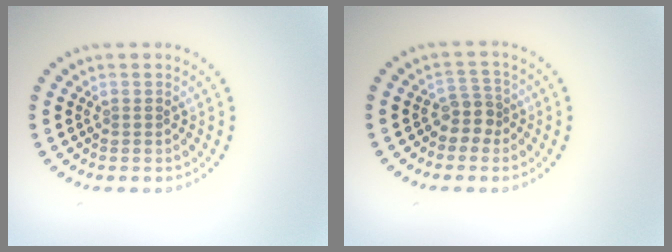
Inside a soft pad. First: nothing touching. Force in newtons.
{"total": 2.2, "press": 1.7, "slide": 1.4}